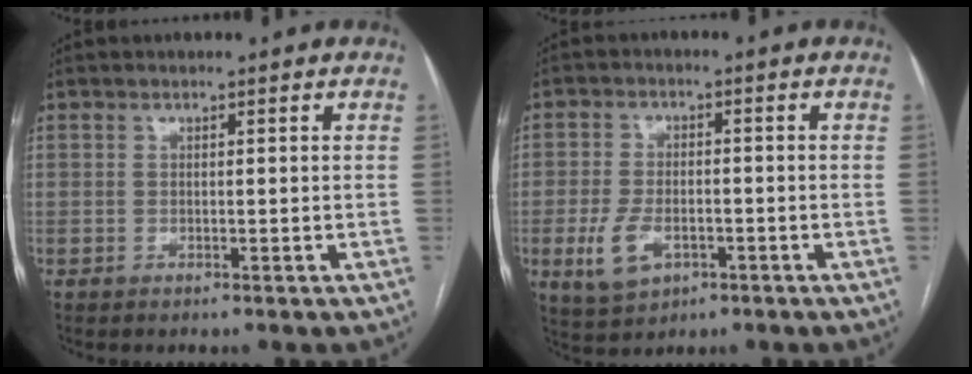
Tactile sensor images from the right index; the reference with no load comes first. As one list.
[{"total": 6.5, "force": [-2.3, 3.9, 4.7], "torque": [-0.103, -0.002, -0.034]}]